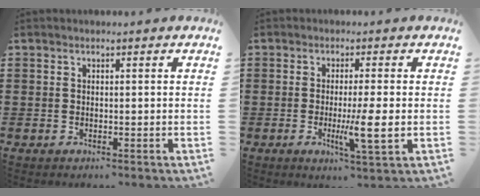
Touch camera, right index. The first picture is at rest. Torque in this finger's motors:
{"motor_torque": [1.68, 0.33, 0.29, 0.20]}